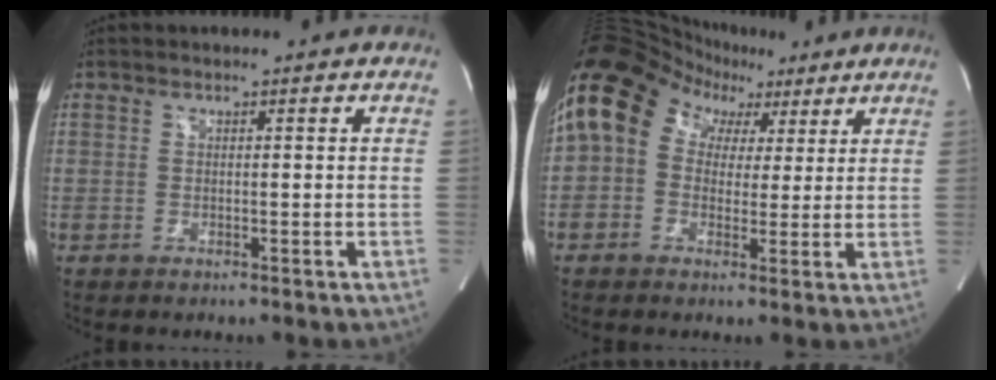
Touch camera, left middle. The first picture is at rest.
{"total": 13.2, "force": [5.6, 9.9, 6.7], "torque": [-0.124, 0.074, 0.087]}